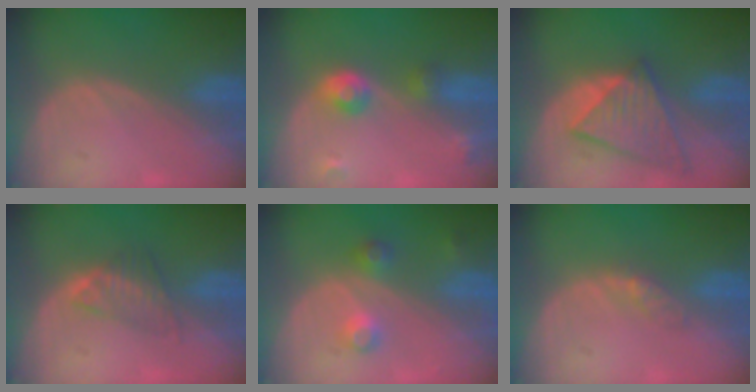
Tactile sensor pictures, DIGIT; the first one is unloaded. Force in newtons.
{"total": 4.6, "press": 4.1, "slide": 2.0}
{"total": 8.4, "press": 7.4, "slide": 4.1}
{"total": 3.7, "press": 3.6, "slide": 0.7}
{"total": 3.6, "press": 3.5, "slide": 1.0}
{"total": 2.2, "press": 1.9, "slide": 1.2}